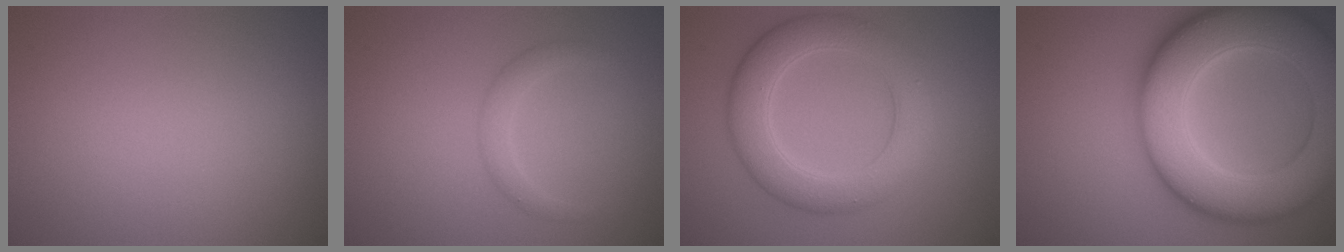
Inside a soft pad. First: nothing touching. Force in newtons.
{"total": 1.5, "press": 1.5, "slide": 0.1}
{"total": 5.9, "press": 5.9, "slide": 0.0}
{"total": 13.5, "press": 13.5, "slide": 0.2}